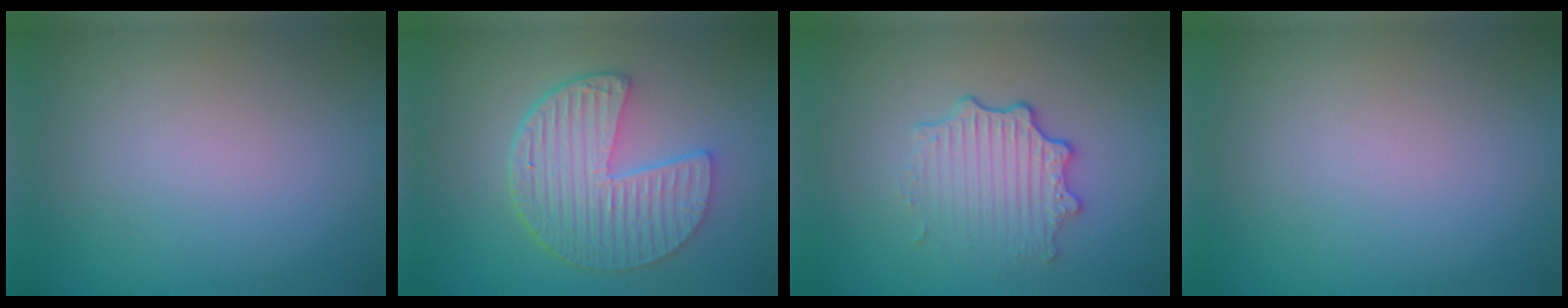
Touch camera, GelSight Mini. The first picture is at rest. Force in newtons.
{"total": 6.6, "press": 4.8, "slide": 4.5}
{"total": 3.4, "press": 2.7, "slide": 2.1}
{"total": 0.0}